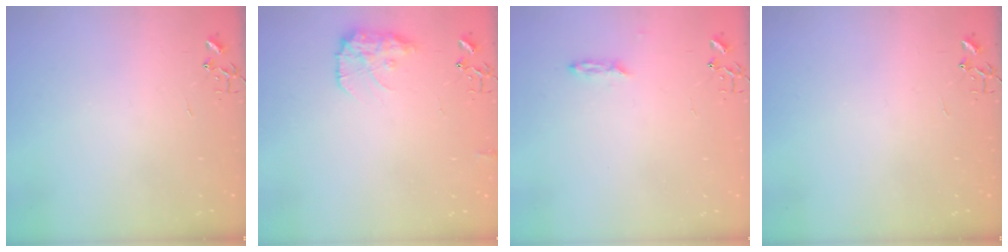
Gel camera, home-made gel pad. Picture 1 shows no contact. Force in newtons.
{"total": 10.8, "press": 10.8, "slide": 0.4}
{"total": 2.3, "press": 2.2, "slide": 0.4}
{"total": 0.0}